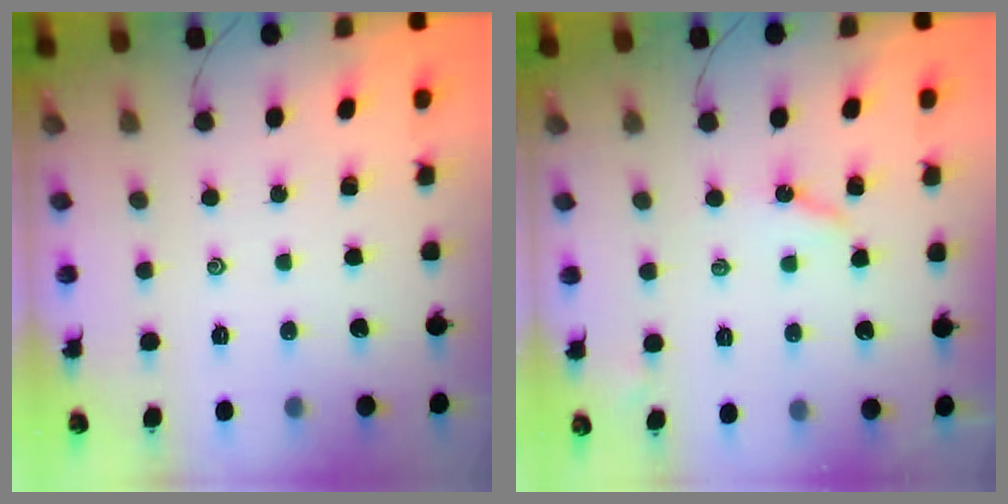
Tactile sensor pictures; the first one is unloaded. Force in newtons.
{"total": 3.4, "press": 3.3, "slide": 0.5}